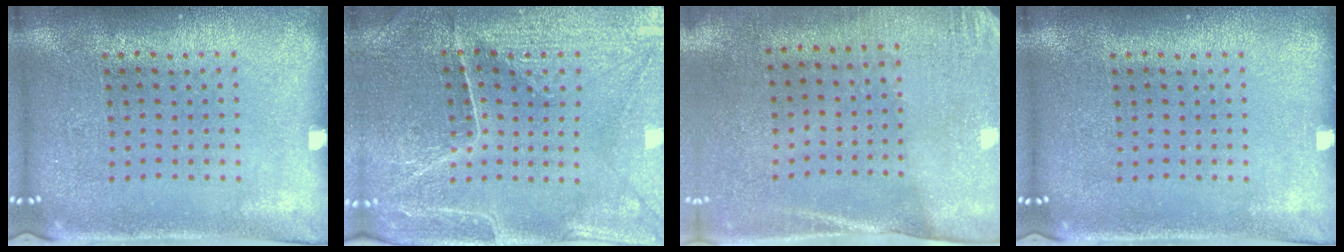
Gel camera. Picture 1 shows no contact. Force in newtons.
{"total": 2.7, "press": 2.7, "slide": 0.2}
{"total": 2.7, "press": 2.4, "slide": 1.3}
{"total": 0.0}